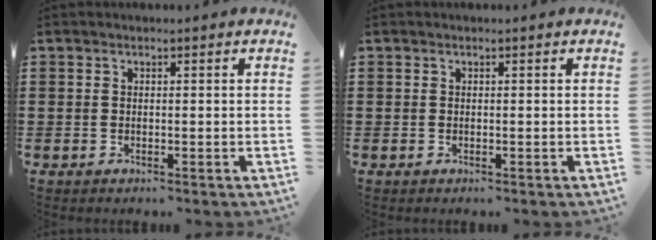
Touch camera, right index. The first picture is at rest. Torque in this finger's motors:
{"motor_torque": [0.89, 1.25, -0.01, 0.00]}